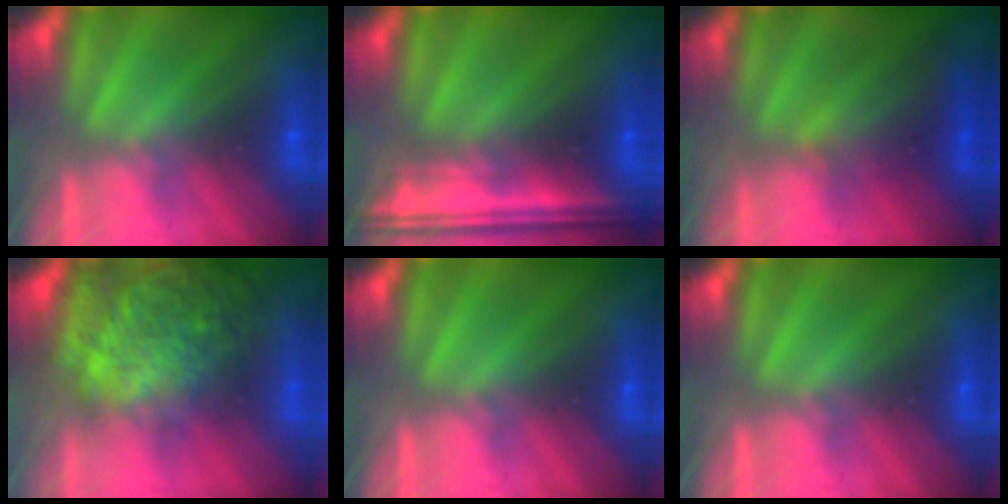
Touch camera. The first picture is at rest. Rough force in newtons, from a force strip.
{"total": 7.0}
{"total": 2.5}
{"total": 11.1}
{"total": 0.0}
{"total": 0.0}